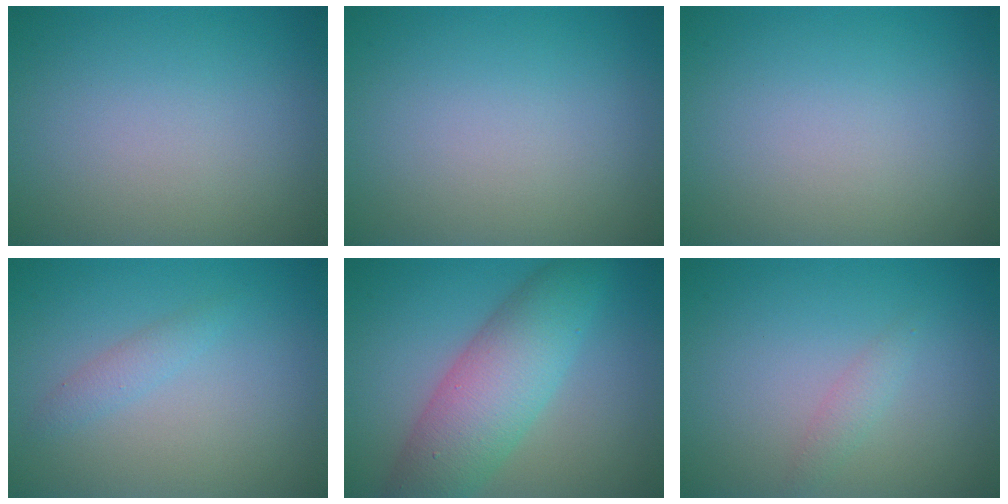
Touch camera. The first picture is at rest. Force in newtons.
{"total": 0.0}
{"total": 0.0}
{"total": 1.3, "press": 1.3, "slide": 0.0}
{"total": 7.3, "press": 7.3, "slide": 0.1}
{"total": 1.2, "press": 1.2, "slide": 0.0}